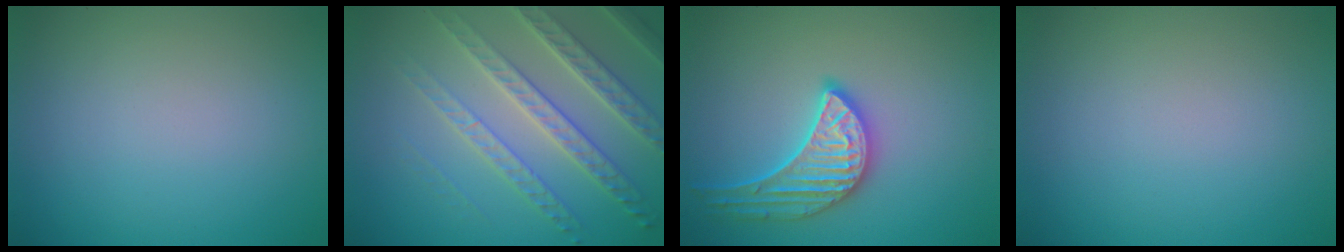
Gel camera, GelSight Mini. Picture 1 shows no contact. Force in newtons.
{"total": 6.6, "press": 4.7, "slide": 4.5}
{"total": 3.8, "press": 3.7, "slide": 0.9}
{"total": 0.0}